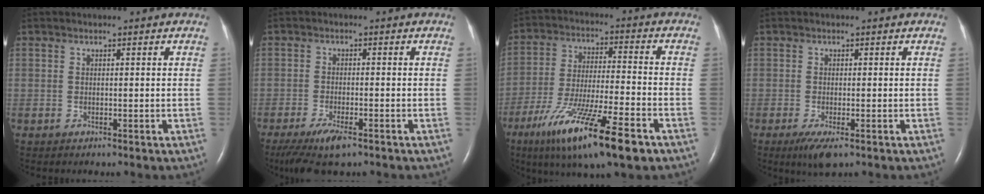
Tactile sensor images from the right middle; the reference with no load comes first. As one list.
[{"total": 6.3, "force": [-4.3, 1.4, 4.4], "torque": [-0.084, -0.016, -0.072]}, {"total": 17.1, "force": [-10.0, 1.8, 13.8], "torque": [-0.244, -0.040, -0.171]}, {"total": 3.3, "force": [-1.7, 0.8, 2.7], "torque": [-0.054, -0.010, -0.028]}]